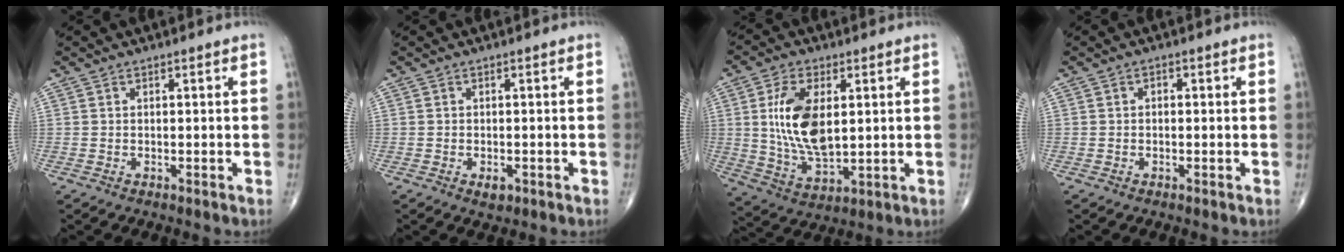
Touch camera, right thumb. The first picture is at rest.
{"total": 1.9, "force": [-0.8, 1.1, 1.3], "torque": [-0.014, 0.000, -0.009]}
{"total": 13.6, "force": [2.3, 7.0, 11.4], "torque": [-0.213, -0.016, 0.050]}
{"total": 1.0, "force": [0.1, 0.7, 0.7], "torque": [-0.003, 0.004, -0.003]}